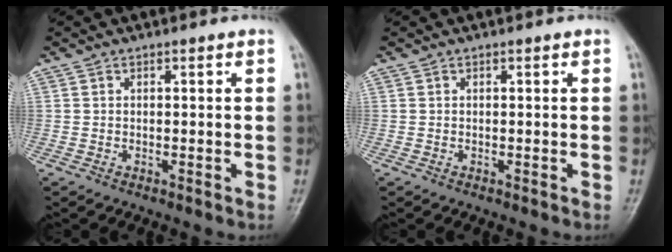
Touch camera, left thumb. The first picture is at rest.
{"total": 0.0}